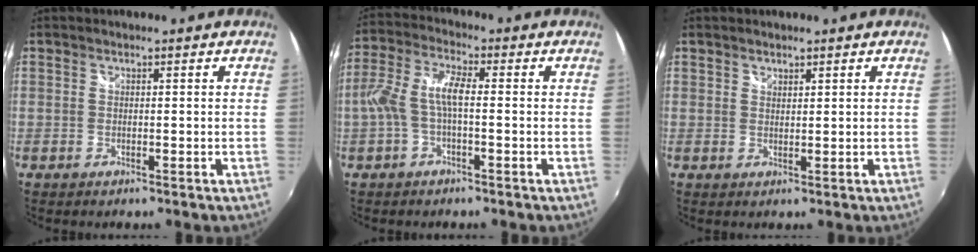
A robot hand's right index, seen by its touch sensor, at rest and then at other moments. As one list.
[{"total": 6.9, "force": [-1.1, 1.9, 6.5], "torque": [-0.146, 0.013, -0.020]}, {"total": 1.2, "force": [1.0, 0.6, 0.2], "torque": [-0.001, 0.001, 0.017]}]